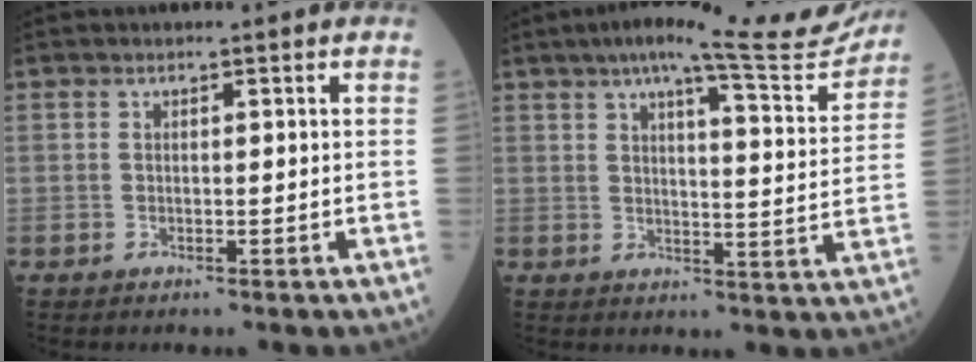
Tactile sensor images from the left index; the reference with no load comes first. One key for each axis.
{"total": 15.9, "fx": 14.2, "fy": 1.2, "fz": 7.0, "tx": -0.097, "ty": -0.021, "tz": 0.171}